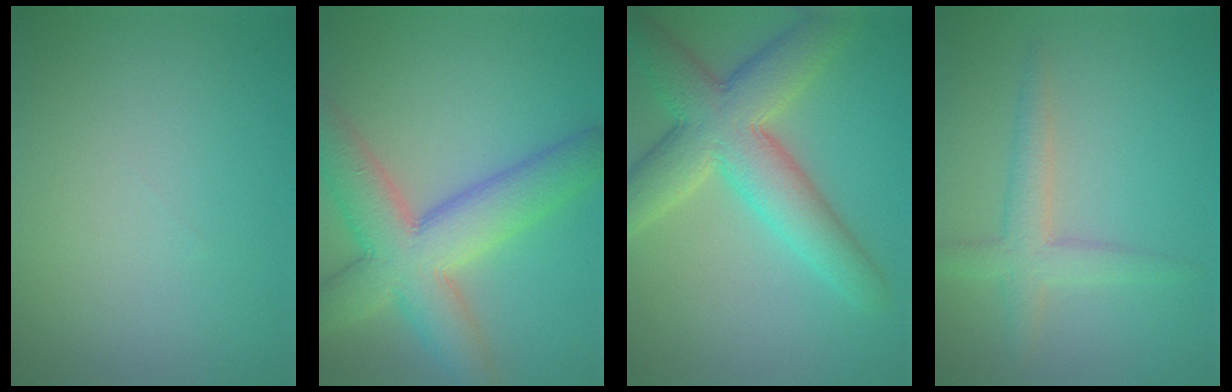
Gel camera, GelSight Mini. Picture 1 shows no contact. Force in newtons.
{"total": 8.8, "press": 8.8, "slide": 0.8}
{"total": 8.1, "press": 8.1, "slide": 0.5}
{"total": 2.9, "press": 2.9, "slide": 0.2}